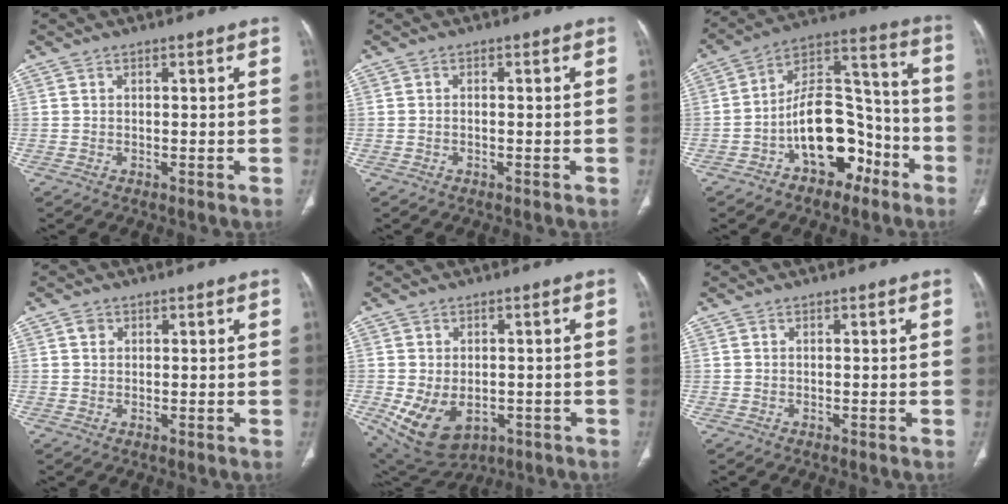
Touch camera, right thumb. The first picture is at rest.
{"total": 0.6, "force": [-0.2, 0.3, 0.5], "torque": [-0.011, 0.005, -0.005]}
{"total": 16.7, "force": [-7.5, 10.0, 11.1], "torque": [-0.139, 0.085, -0.122]}
{"total": 1.5, "force": [0.6, 1.2, 0.6], "torque": [-0.004, 0.000, 0.007]}
{"total": 11.5, "force": [-3.2, 7.8, 7.8], "torque": [-0.129, 0.001, -0.027]}
{"total": 0.0}